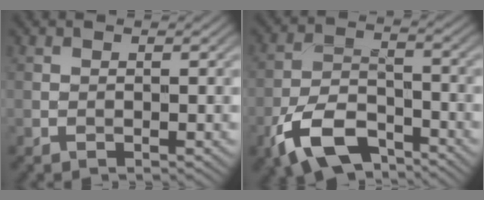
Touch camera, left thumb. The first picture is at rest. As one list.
[{"total": 10.2, "force": [-6.3, 4.9, 6.4], "torque": [-0.135, -0.012, -0.131]}]